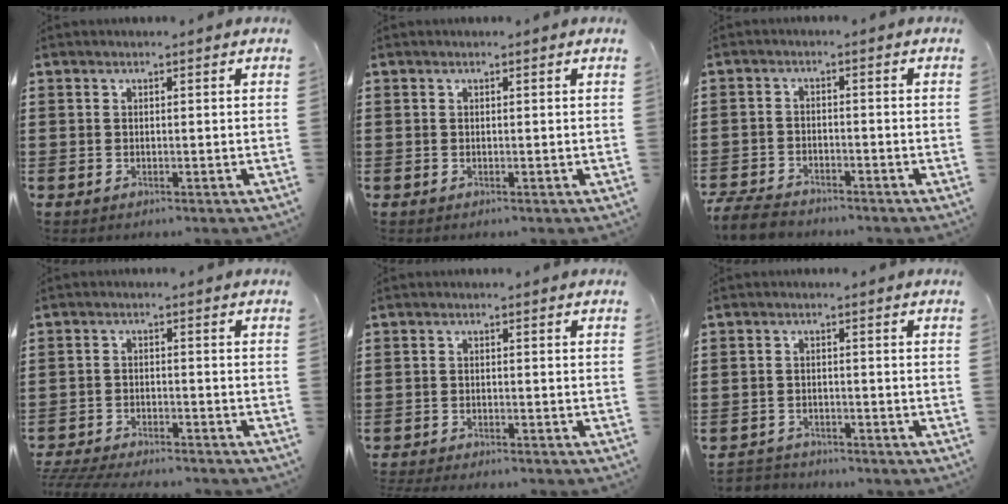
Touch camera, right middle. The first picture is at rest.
{"total": 0.0}
{"total": 4.2, "force": [-4.0, 0.8, 1.1], "torque": [-0.039, -0.004, -0.085]}
{"total": 4.4, "force": [-4.3, 0.3, 0.8], "torque": [-0.027, -0.003, -0.092]}
{"total": 1.7, "force": [-1.7, 0.0, 0.1], "torque": [-0.005, 0.000, -0.036]}
{"total": 2.3, "force": [-2.2, 0.5, -0.3], "torque": [-0.001, 0.001, -0.052]}